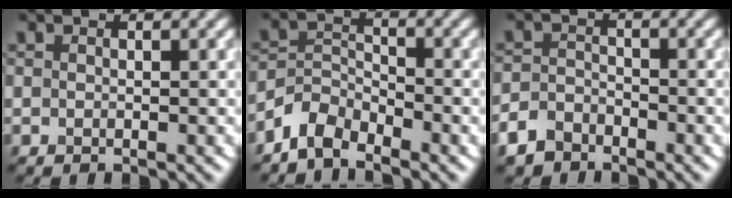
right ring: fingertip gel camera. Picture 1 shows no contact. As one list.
[{"total": 3.7, "force": [-3.2, 1.5, 1.1], "torque": [-0.018, 0.005, -0.075]}, {"total": 3.6, "force": [-2.9, 2.0, 1.0], "torque": [-0.019, -0.003, -0.066]}]